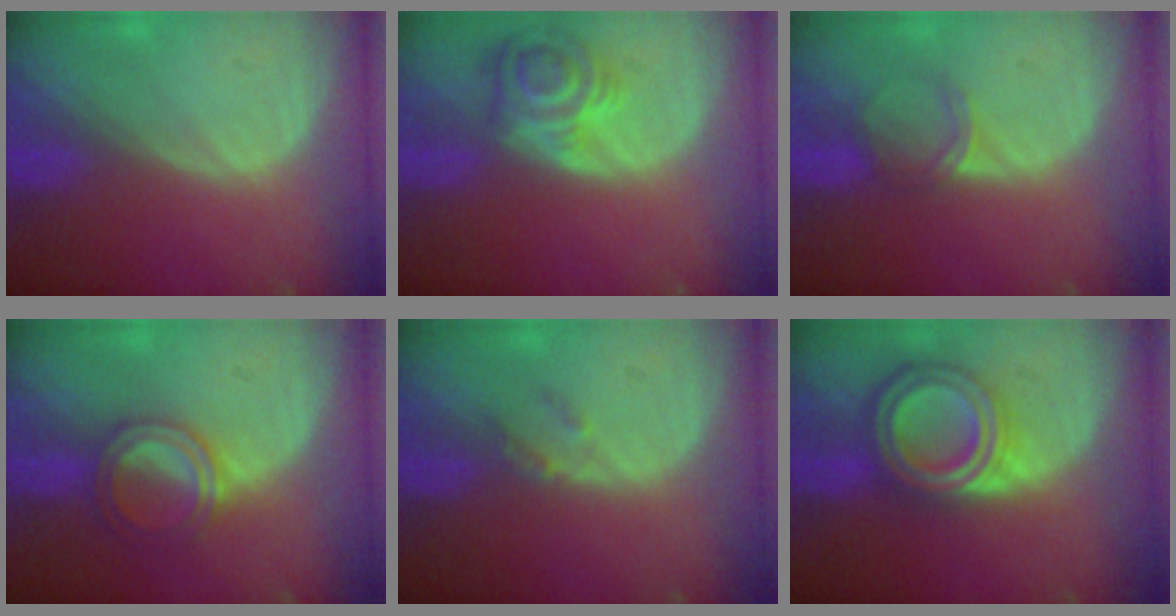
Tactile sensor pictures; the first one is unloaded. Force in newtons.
{"total": 6.4, "press": 6.3, "slide": 0.8}
{"total": 3.1, "press": 2.7, "slide": 1.5}
{"total": 4.9, "press": 4.8, "slide": 1.1}
{"total": 1.8, "press": 1.6, "slide": 0.8}
{"total": 8.1, "press": 8.1, "slide": 0.5}